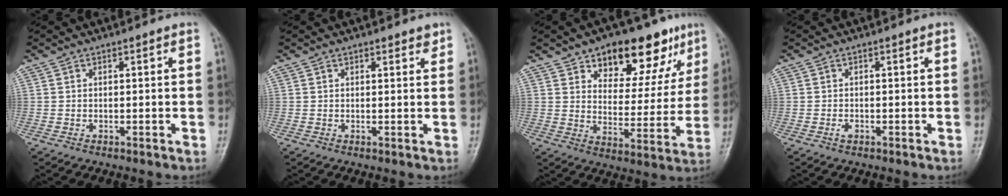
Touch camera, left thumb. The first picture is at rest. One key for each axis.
{"total": 1.7, "fx": 1.3, "fy": 0.7, "fz": 0.8, "tx": -0.004, "ty": -0.007, "tz": 0.015}
{"total": 16.3, "fx": 9.8, "fy": 8.6, "fz": 9.9, "tx": -0.073, "ty": -0.043, "tz": 0.143}
{"total": 1.0, "fx": -0.4, "fy": 0.6, "fz": 0.7, "tx": -0.011, "ty": 0.002, "tz": -0.008}